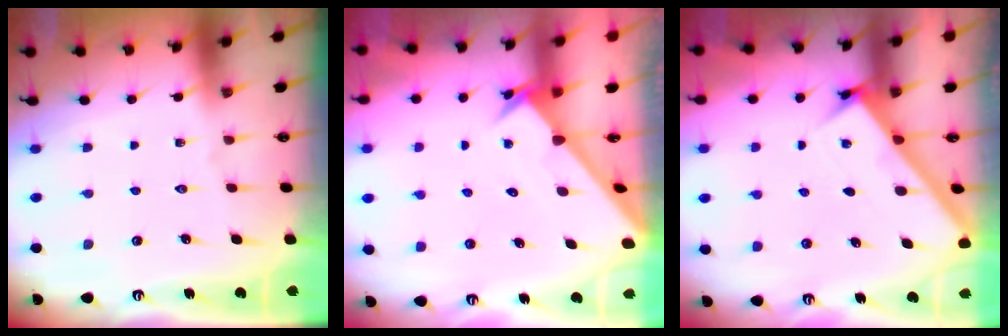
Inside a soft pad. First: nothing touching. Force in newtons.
{"total": 2.4, "press": 2.4, "slide": 0.2}
{"total": 3.2, "press": 3.2, "slide": 0.2}